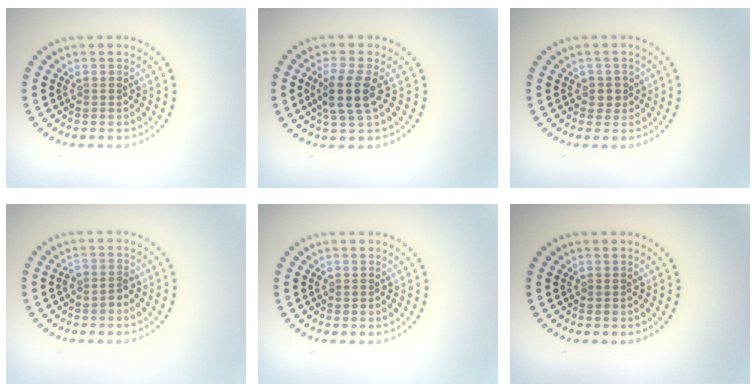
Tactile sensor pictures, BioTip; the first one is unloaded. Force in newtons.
{"total": 3.3, "press": 2.7, "slide": 1.8}
{"total": 1.3, "press": 1.1, "slide": 0.6}
{"total": 1.2, "press": 0.9, "slide": 0.8}
{"total": 0.0}
{"total": 0.0}